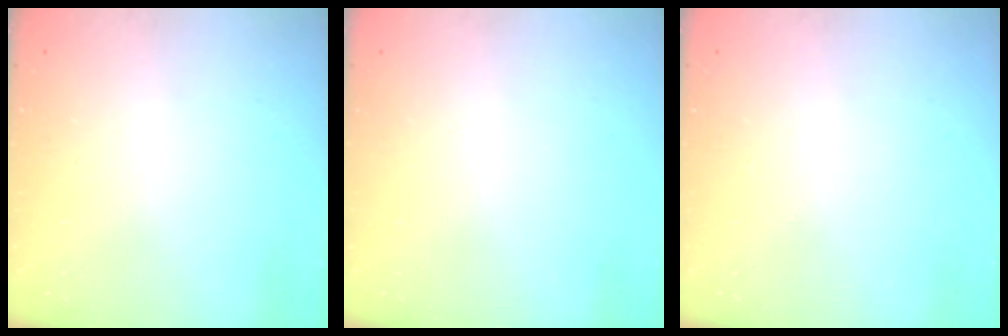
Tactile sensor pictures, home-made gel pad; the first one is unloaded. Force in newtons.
{"total": 0.0}
{"total": 0.0}